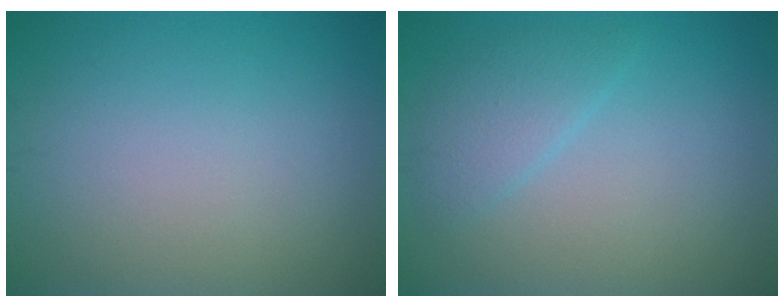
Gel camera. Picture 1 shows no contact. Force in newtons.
{"total": 2.3, "press": 2.3, "slide": 0.3}